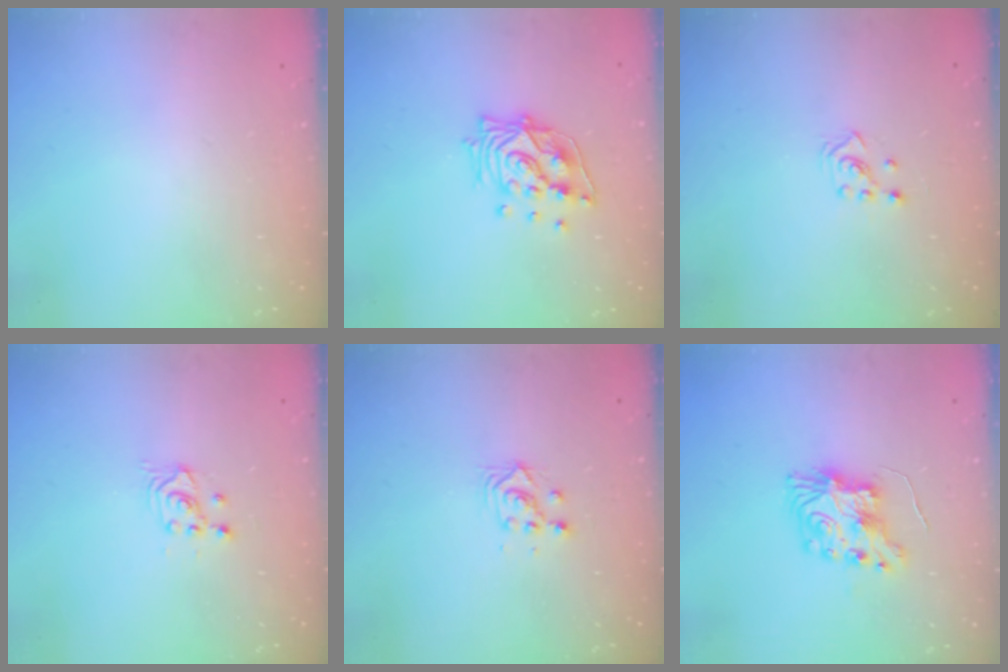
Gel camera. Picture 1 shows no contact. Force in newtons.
{"total": 14.1, "press": 14.0, "slide": 1.8}
{"total": 2.3, "press": 2.2, "slide": 0.8}
{"total": 2.7, "press": 2.7, "slide": 0.3}
{"total": 2.8, "press": 2.8, "slide": 0.1}
{"total": 9.1, "press": 9.1, "slide": 0.3}